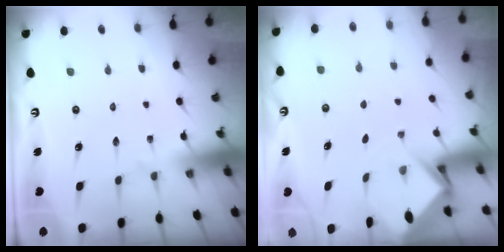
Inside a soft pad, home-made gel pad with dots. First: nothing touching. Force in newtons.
{"total": 2.9, "press": 2.9, "slide": 0.2}